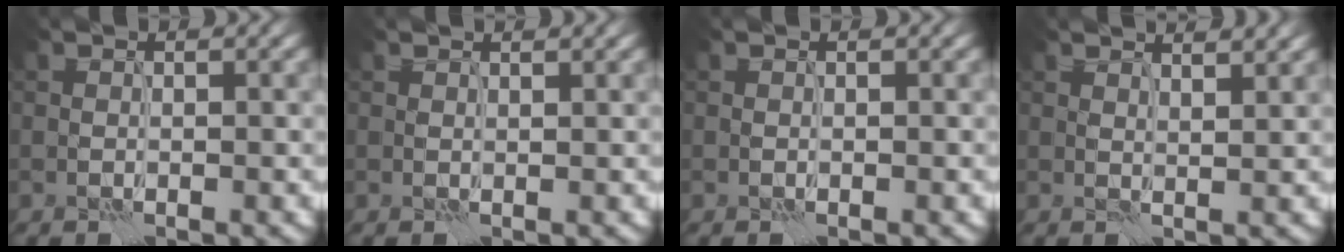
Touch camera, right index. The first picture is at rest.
{"total": 1.3, "force": [1.0, 0.4, 0.7], "torque": [-0.006, 0.000, 0.004]}
{"total": 0.0}
{"total": 3.9, "force": [2.9, 1.4, 2.2], "torque": [-0.010, 0.017, 0.019]}